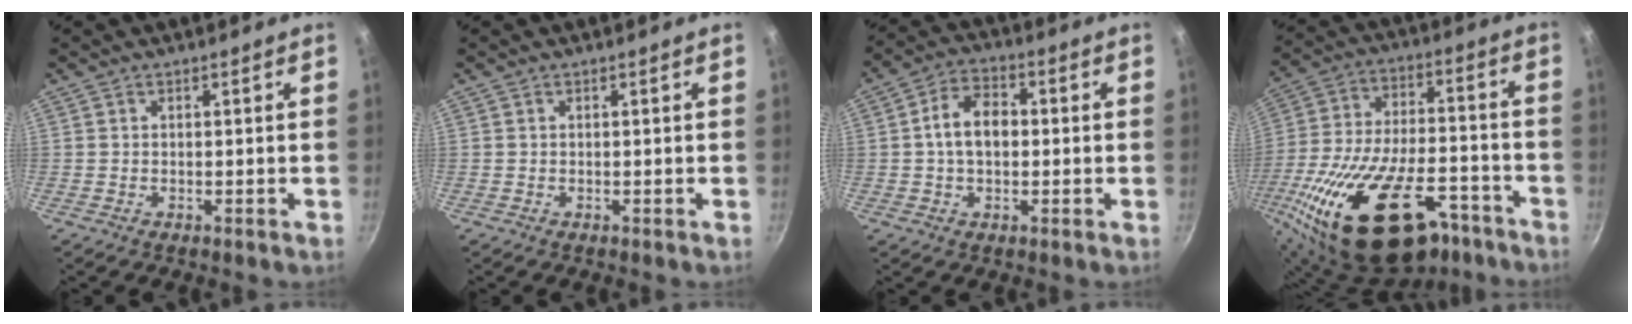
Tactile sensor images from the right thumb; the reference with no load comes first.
{"total": 0.0}
{"total": 8.4, "force": [0.3, 5.6, 6.3], "torque": [-0.090, 0.022, -0.005]}
{"total": 30.2, "force": [-16.0, 15.6, 20.3], "torque": [-0.341, 0.054, -0.257]}